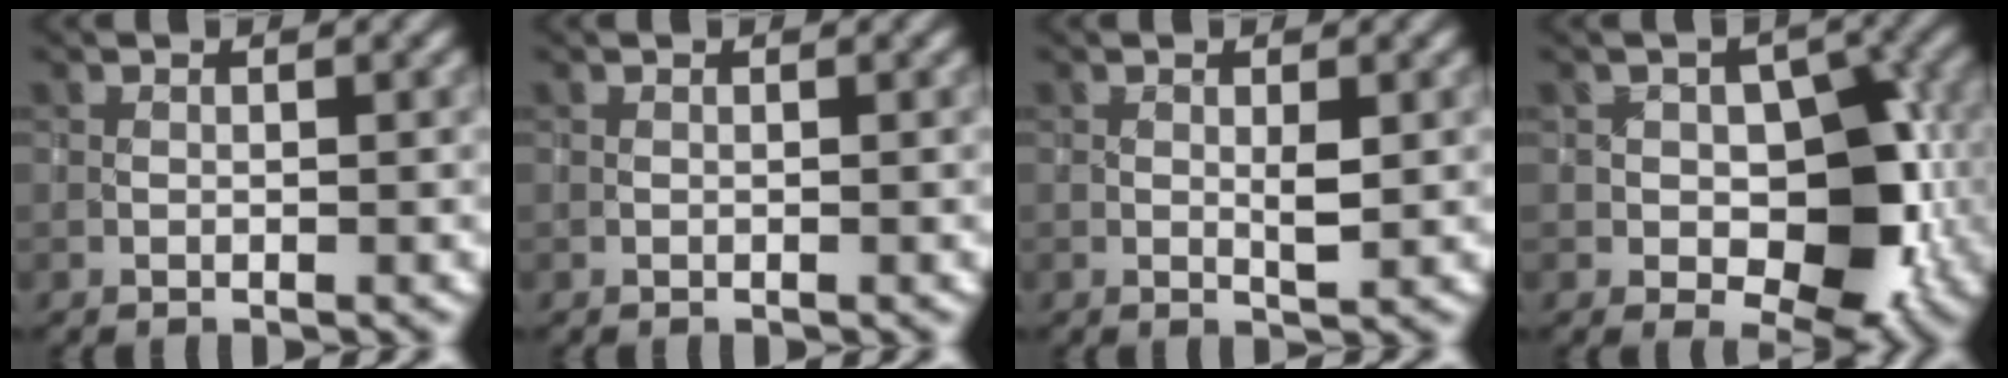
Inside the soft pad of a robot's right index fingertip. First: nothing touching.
{"total": 0.0}
{"total": 1.8, "force": [0.2, 0.6, 1.6], "torque": [-0.032, -0.004, 0.005]}
{"total": 8.6, "force": [-1.3, 5.7, 6.3], "torque": [-0.073, 0.004, -0.019]}